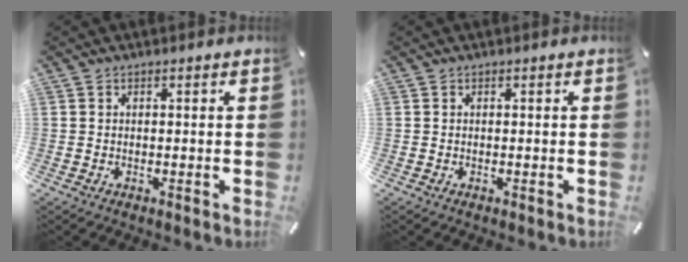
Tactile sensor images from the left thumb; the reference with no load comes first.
{"total": 0.0}